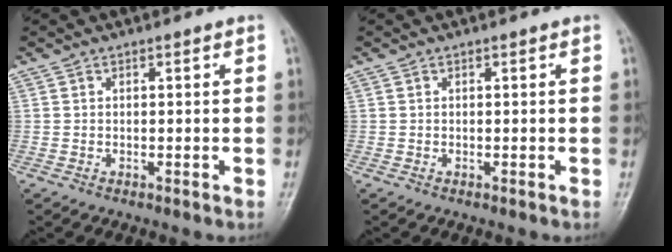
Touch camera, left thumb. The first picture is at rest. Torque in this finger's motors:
{"motor_torque": [0.13, 0.19, -0.03, -0.08, 0.00]}